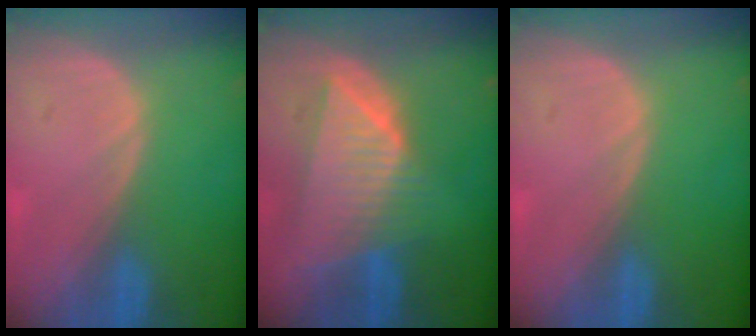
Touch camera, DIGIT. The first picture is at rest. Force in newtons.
{"total": 8.8, "press": 7.9, "slide": 3.9}
{"total": 0.0}